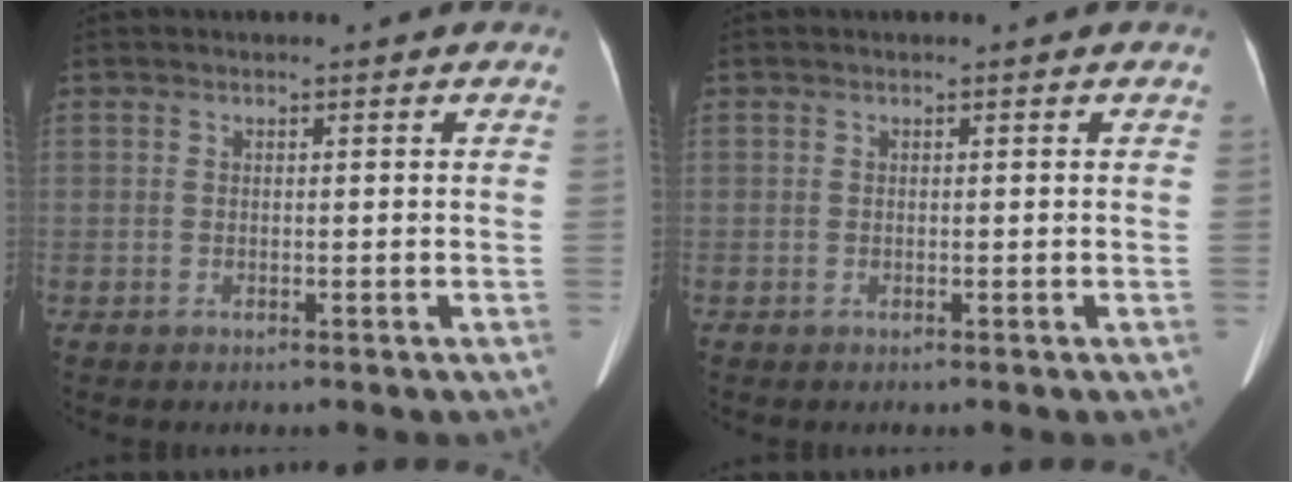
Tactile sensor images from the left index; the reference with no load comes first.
{"total": 0.0}